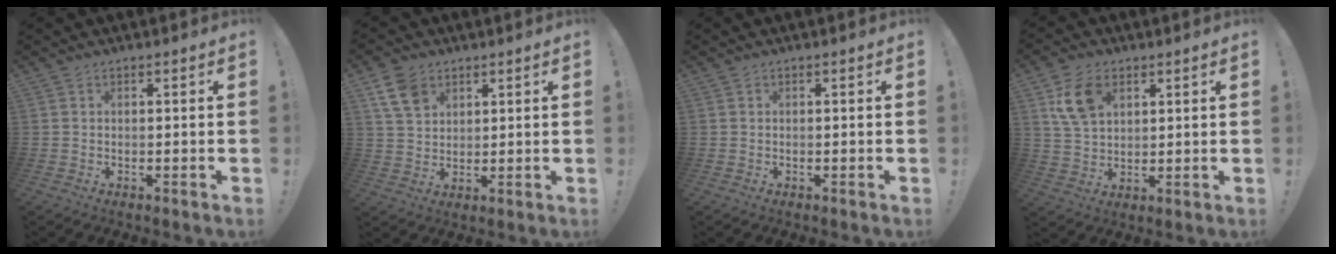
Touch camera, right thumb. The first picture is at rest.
{"total": 9.0, "force": [4.9, 6.3, 4.3], "torque": [-0.084, -0.015, 0.097]}
{"total": 0.0}
{"total": 10.2, "force": [4.6, 6.7, 6.1], "torque": [-0.104, 0.001, 0.092]}